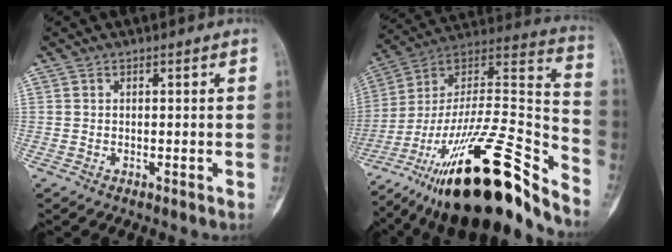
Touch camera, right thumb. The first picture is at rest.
{"total": 33.2, "force": [-22.2, 8.7, 23.1], "torque": [-0.332, 0.083, -0.371]}